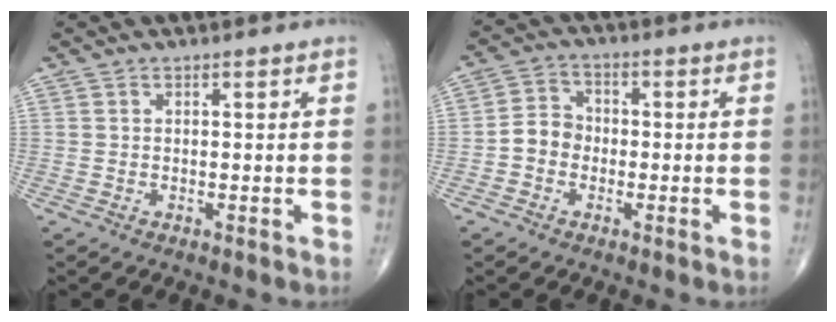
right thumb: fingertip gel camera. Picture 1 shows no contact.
{"total": 5.1, "force": [-1.3, 4.3, 2.3], "torque": [-0.025, 0.021, -0.036]}